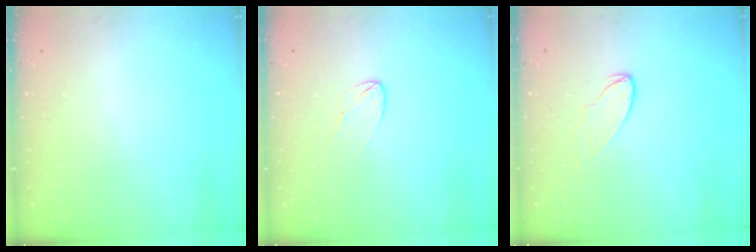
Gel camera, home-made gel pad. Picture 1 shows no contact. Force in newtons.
{"total": 5.2, "press": 5.2, "slide": 0.4}
{"total": 6.6, "press": 6.6, "slide": 0.3}